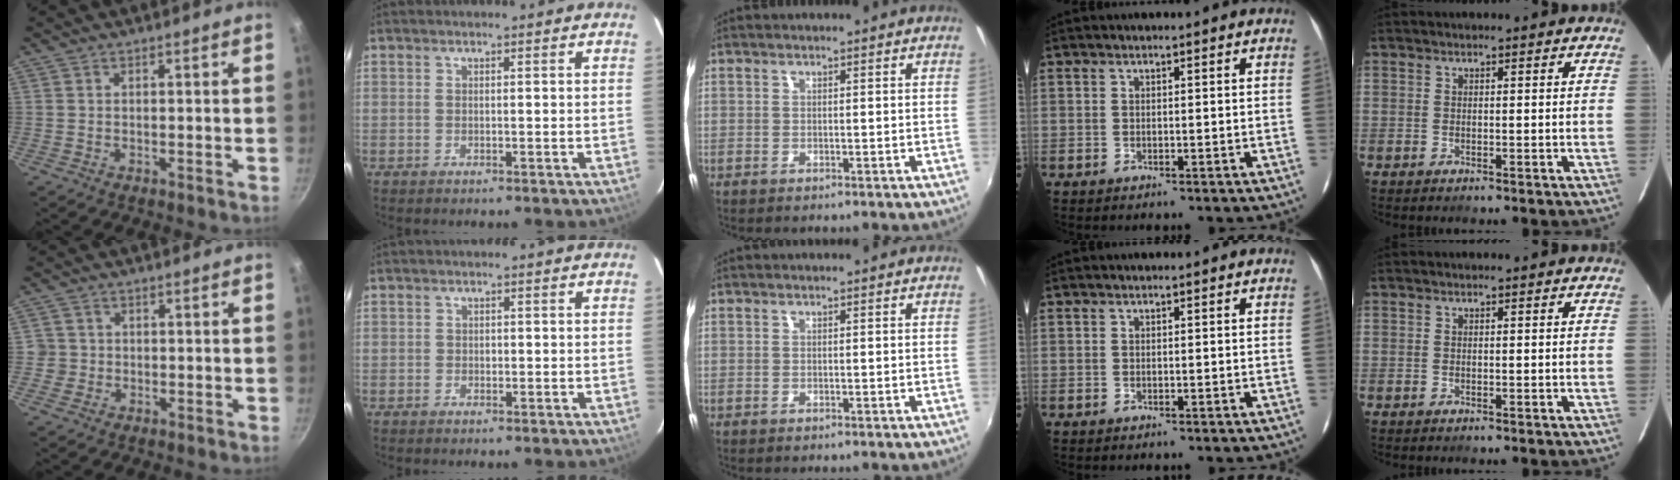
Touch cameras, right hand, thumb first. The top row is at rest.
{"thumb": {"total": 2.5, "force": [-0.5, 2.4, 0.3], "torque": [0.009, 0.011, -0.008]}, "index": {"total": 0.8, "force": [-0.1, 0.7, 0.2], "torque": [-0.002, 0.001, -0.003]}}